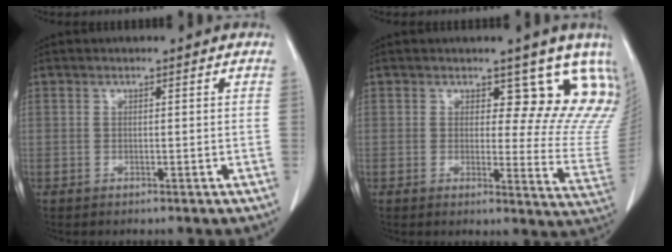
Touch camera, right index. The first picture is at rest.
{"total": 10.9, "force": [8.1, 4.4, 5.9], "torque": [-0.043, -0.034, 0.071]}